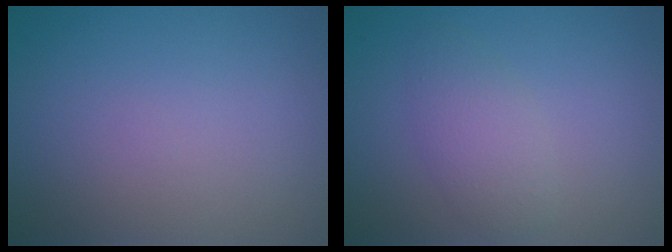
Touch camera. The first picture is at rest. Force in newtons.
{"total": 2.7, "press": 2.7, "slide": 0.2}